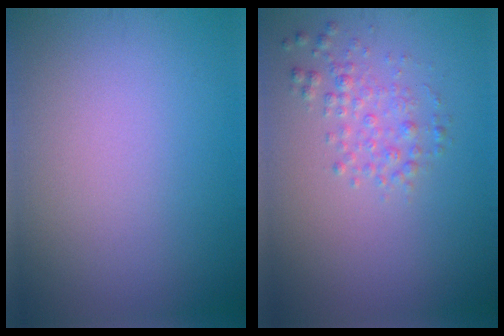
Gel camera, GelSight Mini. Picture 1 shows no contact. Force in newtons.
{"total": 2.0, "press": 2.0, "slide": 0.1}